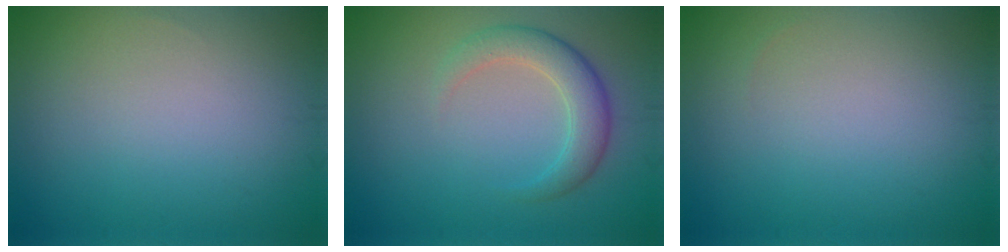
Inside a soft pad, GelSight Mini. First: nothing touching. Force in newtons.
{"total": 3.4, "press": 3.4, "slide": 0.2}
{"total": 0.0}